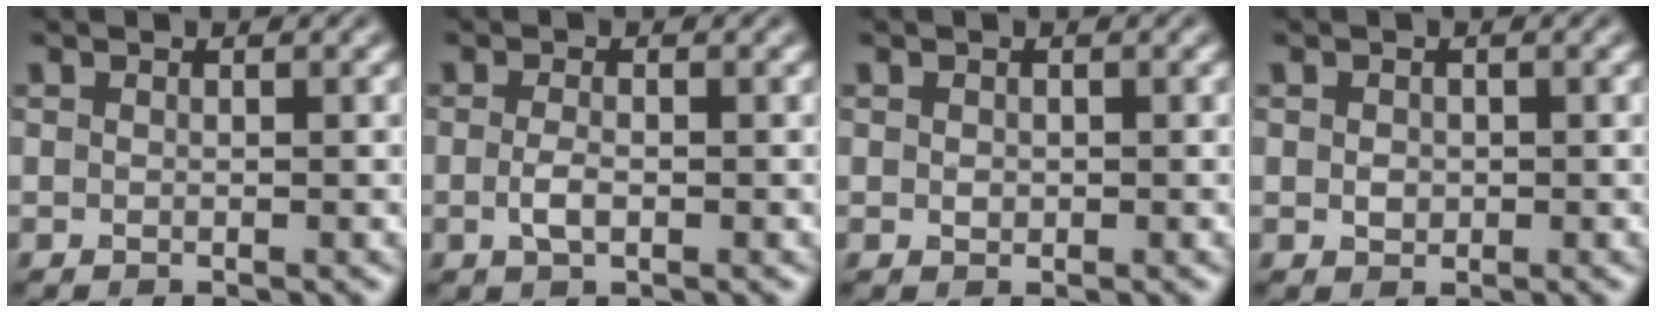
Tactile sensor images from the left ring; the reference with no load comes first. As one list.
[{"total": 1.6, "force": [-0.4, 0.7, 1.4], "torque": [-0.032, -0.003, -0.010]}, {"total": 0.6, "force": [0.1, 0.5, 0.3], "torque": [-0.005, -0.002, 0.001]}, {"total": 1.0, "force": [0.0, 0.9, 0.5], "torque": [-0.010, -0.003, 0.000]}]